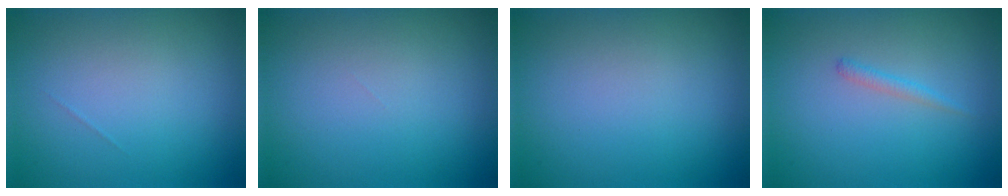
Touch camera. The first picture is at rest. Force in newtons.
{"total": 0.0}
{"total": 0.0}
{"total": 0.8, "press": 0.8, "slide": 0.1}